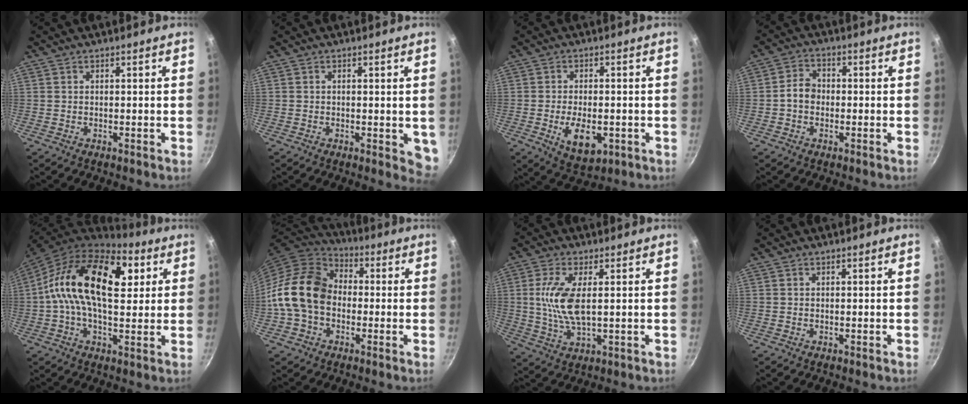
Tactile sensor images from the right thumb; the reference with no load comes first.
{"total": 4.4, "force": [-0.4, 2.2, 3.8], "torque": [-0.035, -0.007, -0.004]}
{"total": 8.7, "force": [-2.2, 4.8, 6.9], "torque": [-0.103, -0.002, -0.025]}
{"total": 4.5, "force": [-0.7, 3.6, 2.6], "torque": [-0.027, 0.021, -0.019]}
{"total": 21.0, "force": [4.6, 11.6, 16.8], "torque": [-0.271, 0.009, 0.050]}
{"total": 15.5, "force": [-1.2, 11.8, 10.0], "torque": [-0.158, 0.036, -0.037]}
{"total": 9.5, "force": [1.2, 3.8, 8.6], "torque": [-0.181, -0.004, 0.026]}
{"total": 0.0}